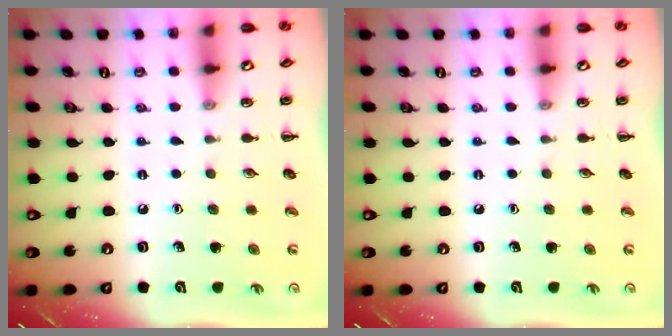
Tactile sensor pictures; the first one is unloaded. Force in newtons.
{"total": 0.0}